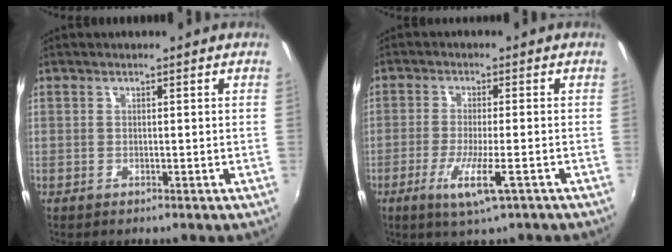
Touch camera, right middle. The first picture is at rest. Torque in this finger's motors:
{"motor_torque": [1.07, -1.07, 0.20, 0.08]}